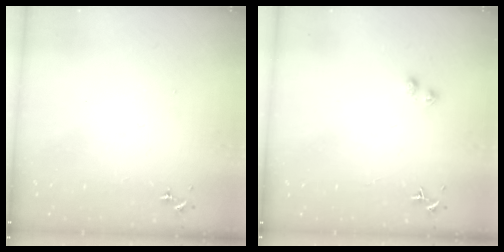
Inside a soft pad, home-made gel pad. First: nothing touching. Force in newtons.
{"total": 2.3, "press": 2.2, "slide": 0.3}